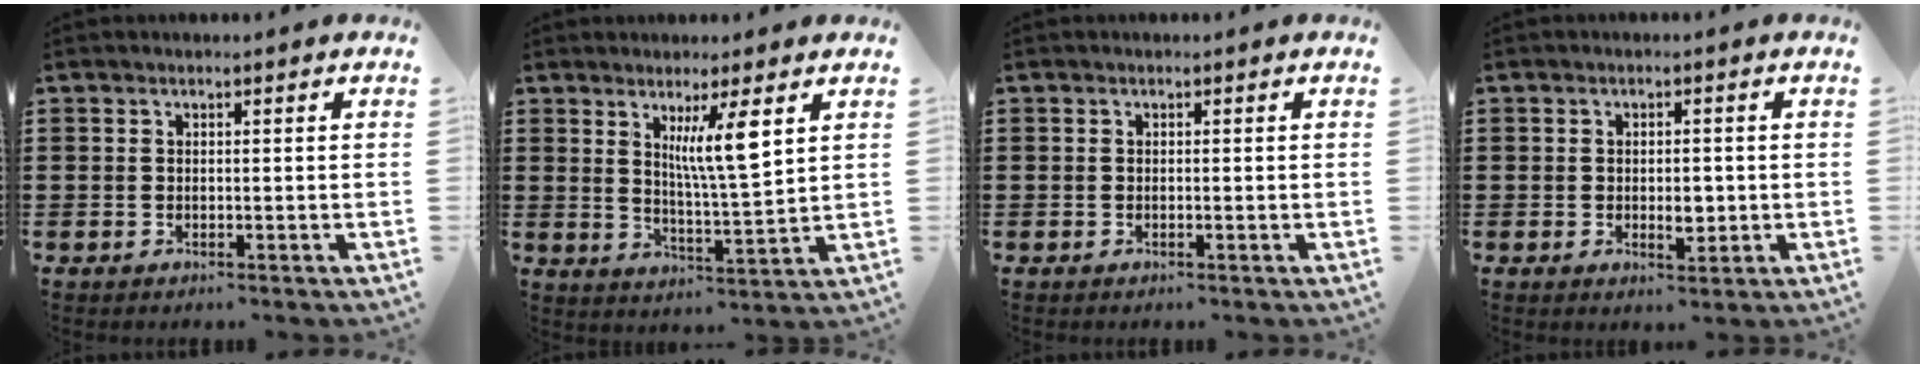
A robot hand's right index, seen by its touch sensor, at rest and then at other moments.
{"total": 7.4, "force": [3.4, 0.8, 6.6], "torque": [-0.120, -0.008, 0.051]}
{"total": 0.0}
{"total": 3.1, "force": [-0.4, 1.7, 2.6], "torque": [-0.042, 0.000, -0.009]}